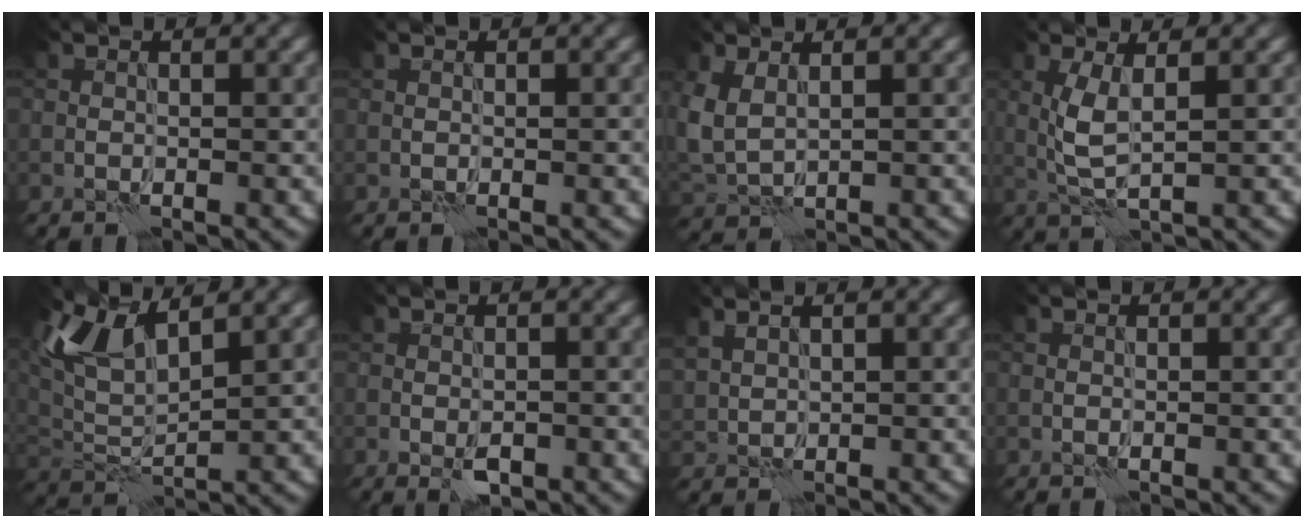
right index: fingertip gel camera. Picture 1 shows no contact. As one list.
[{"total": 0.0}, {"total": 3.4, "force": [1.2, 2.0, 2.4], "torque": [-0.072, -0.002, 0.028]}, {"total": 3.0, "force": [0.4, 0.7, 2.9], "torque": [-0.063, -0.005, 0.011]}, {"total": 6.2, "force": [3.7, 2.5, 4.3], "torque": [-0.104, 0.005, 0.069]}, {"total": 1.7, "force": [-0.7, 0.8, 1.3], "torque": [-0.023, -0.001, -0.012]}, {"total": 1.4, "force": [1.1, 0.5, 0.6], "torque": [-0.018, 0.003, 0.029]}, {"total": 0.0}]